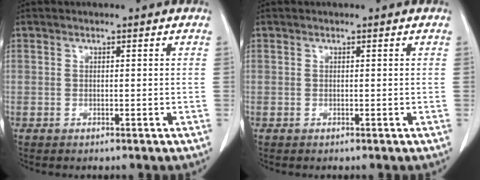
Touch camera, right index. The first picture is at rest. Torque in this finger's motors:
{"motor_torque": [0.00, 0.00, 0.00, 0.00]}